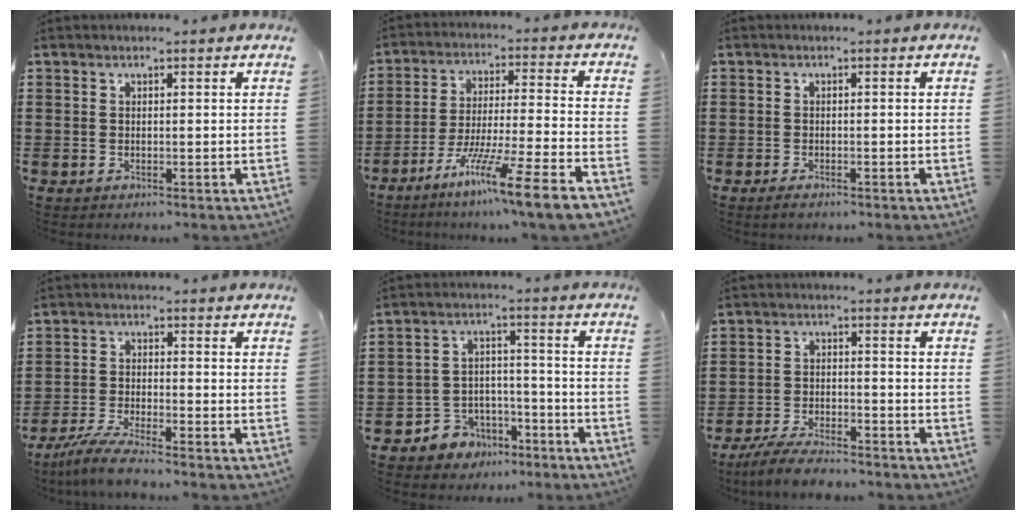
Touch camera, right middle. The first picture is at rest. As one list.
[{"total": 11.1, "force": [-8.3, -0.8, 7.4], "torque": [-0.135, 0.002, -0.162]}, {"total": 0.8, "force": [-0.6, 0.4, 0.4], "torque": [-0.009, -0.004, -0.011]}, {"total": 5.2, "force": [-4.6, -0.1, 2.6], "torque": [-0.064, -0.019, -0.089]}, {"total": 5.0, "force": [-4.3, 2.6, 0.3], "torque": [-0.016, 0.015, -0.086]}, {"total": 5.7, "force": [-5.3, 0.8, 1.9], "torque": [-0.044, -0.001, -0.105]}]